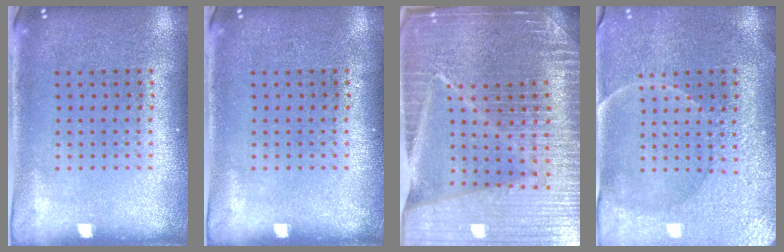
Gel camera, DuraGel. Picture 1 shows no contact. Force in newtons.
{"total": 0.0}
{"total": 6.3, "press": 5.5, "slide": 3.0}
{"total": 3.7, "press": 3.4, "slide": 1.4}